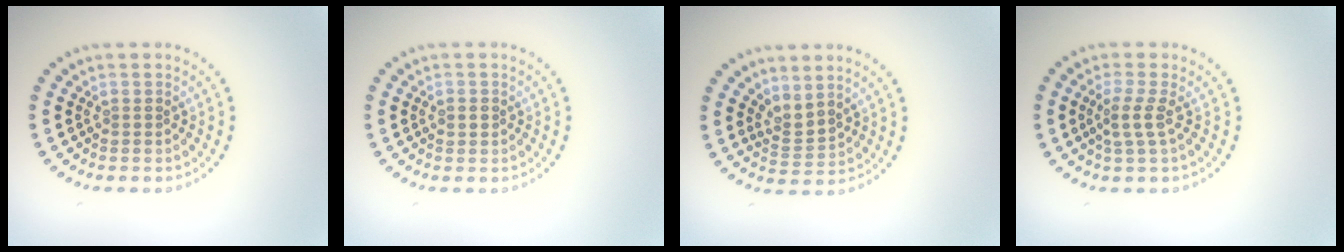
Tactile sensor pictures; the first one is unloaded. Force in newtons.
{"total": 1.0, "press": 1.0, "slide": 0.2}
{"total": 2.2, "press": 1.6, "slide": 1.5}
{"total": 2.1, "press": 1.6, "slide": 1.4}